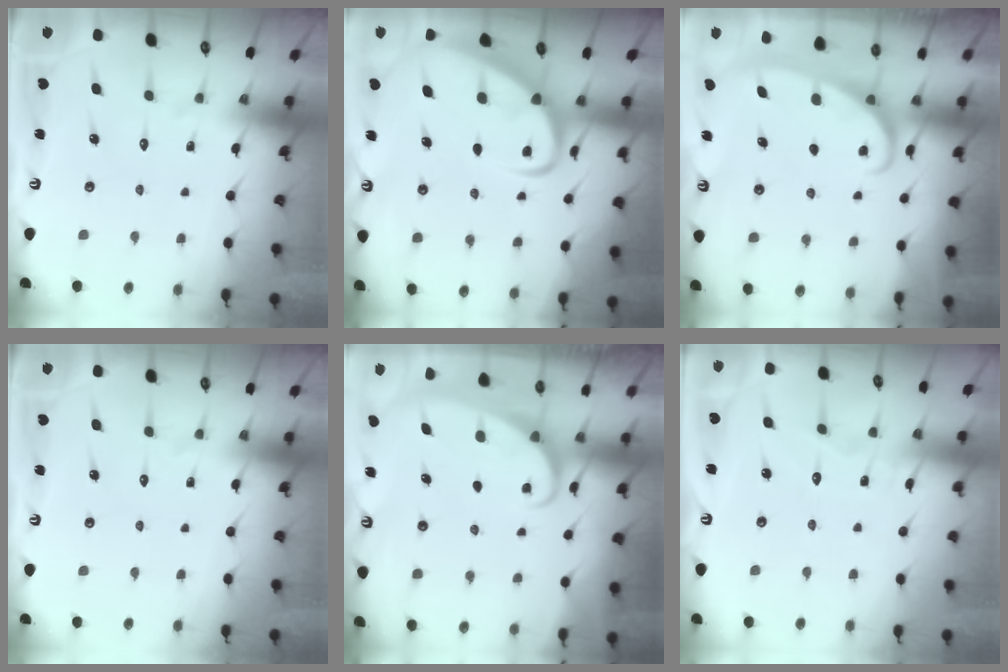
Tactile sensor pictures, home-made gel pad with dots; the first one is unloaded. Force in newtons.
{"total": 7.1, "press": 7.1, "slide": 0.8}
{"total": 2.8, "press": 2.8, "slide": 0.4}
{"total": 0.0}
{"total": 2.2, "press": 2.2, "slide": 0.4}
{"total": 4.1, "press": 4.1, "slide": 0.1}